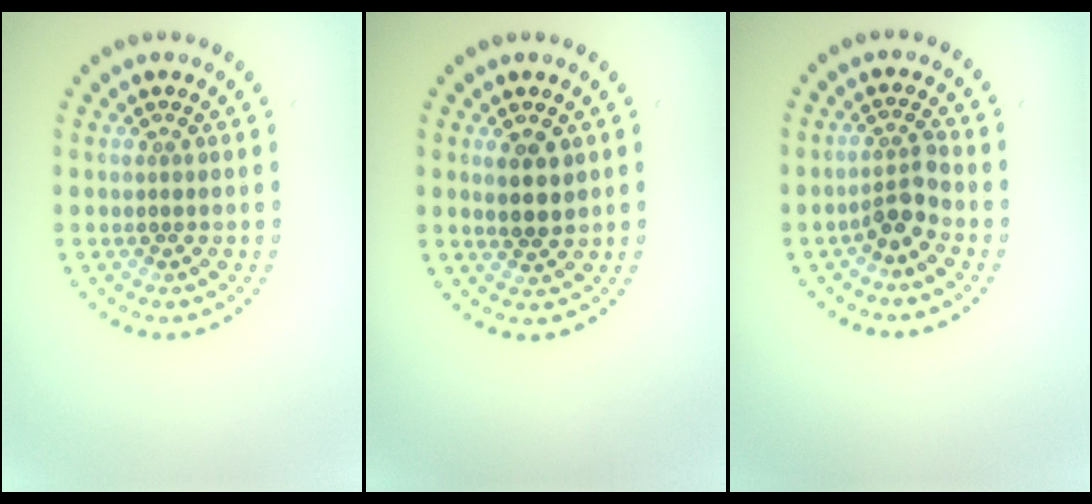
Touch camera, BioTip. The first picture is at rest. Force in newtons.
{"total": 2.5, "press": 2.4, "slide": 0.8}
{"total": 2.4, "press": 1.8, "slide": 1.5}